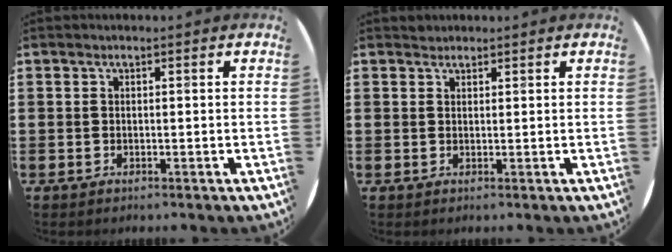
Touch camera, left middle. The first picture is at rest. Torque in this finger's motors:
{"motor_torque": [0.13, -0.06, -0.01, 0.00]}